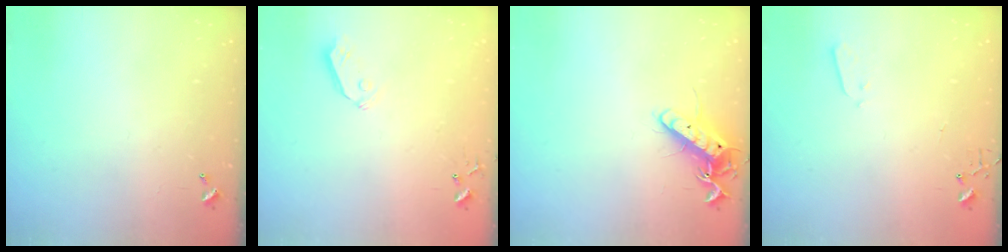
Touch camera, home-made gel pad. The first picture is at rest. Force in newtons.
{"total": 4.4, "press": 4.3, "slide": 0.5}
{"total": 12.4, "press": 12.4, "slide": 1.1}
{"total": 2.2, "press": 2.1, "slide": 0.3}